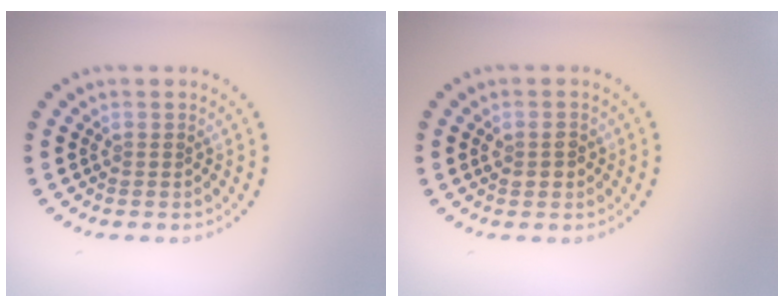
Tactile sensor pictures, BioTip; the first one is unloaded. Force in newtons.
{"total": 1.4, "press": 1.4, "slide": 0.1}